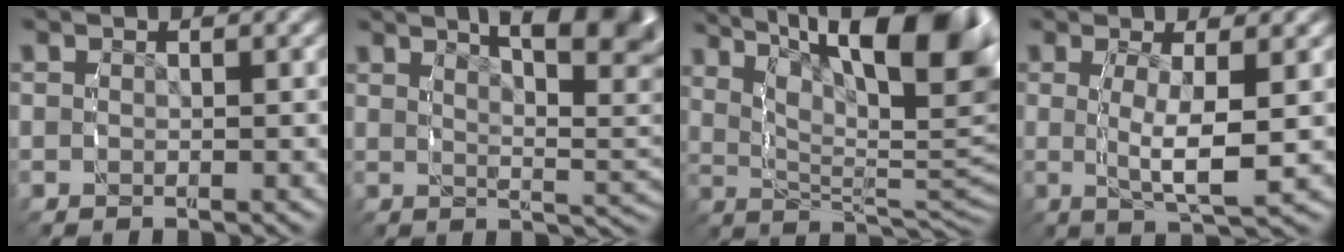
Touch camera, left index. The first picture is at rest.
{"total": 13.0, "force": [5.9, 5.3, 10.2], "torque": [-0.096, 0.026, 0.071]}
{"total": 17.4, "force": [5.7, 8.7, 13.9], "torque": [-0.174, 0.010, 0.076]}
{"total": 5.6, "force": [0.0, 1.8, 5.4], "torque": [-0.095, -0.010, -0.001]}